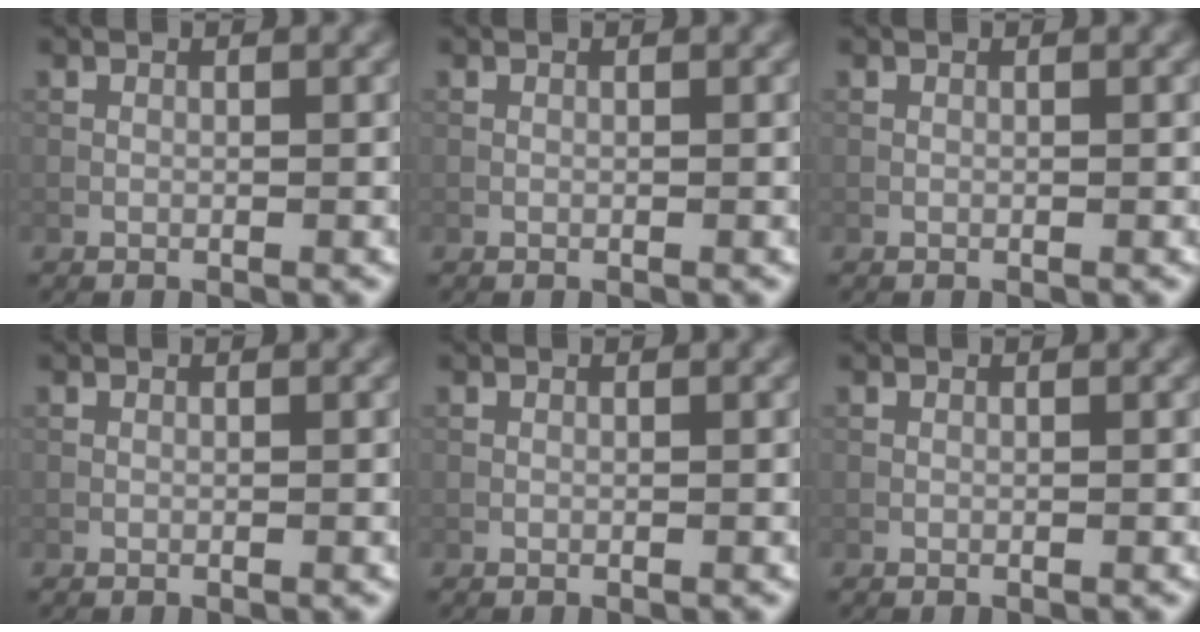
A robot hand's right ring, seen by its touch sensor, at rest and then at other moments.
{"total": 0.0}
{"total": 0.0}
{"total": 0.0}
{"total": 0.0}
{"total": 0.0}